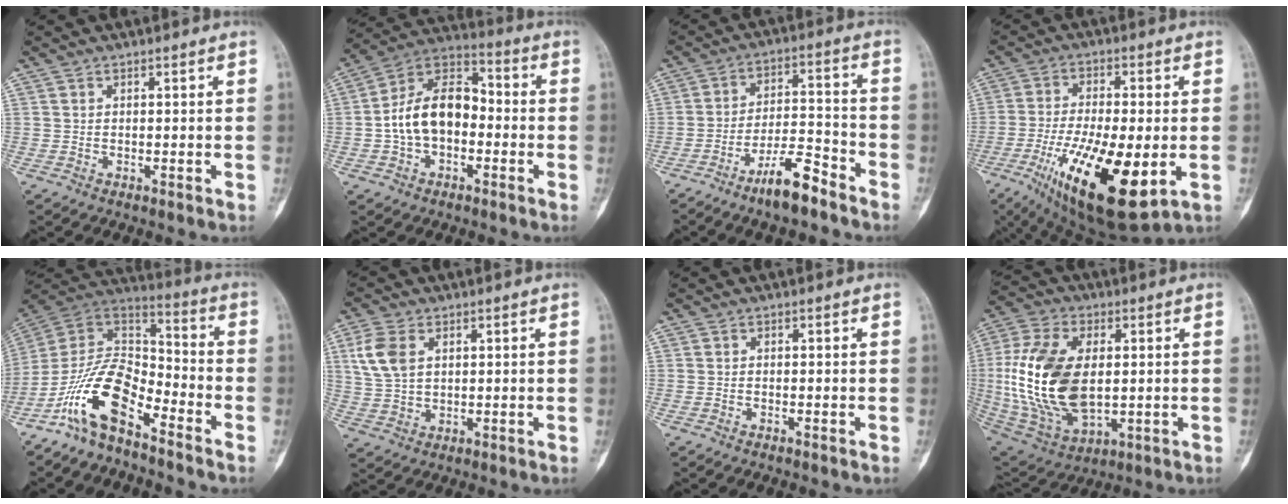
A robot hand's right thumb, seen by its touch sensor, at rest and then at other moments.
{"total": 14.1, "force": [-1.8, 9.2, 10.4], "torque": [-0.168, 0.046, -0.042]}
{"total": 9.3, "force": [-6.8, 2.2, 5.9], "torque": [-0.108, 0.056, -0.120]}
{"total": 20.8, "force": [-6.0, 7.1, 18.6], "torque": [-0.348, -0.024, -0.084]}
{"total": 14.3, "force": [-8.9, 6.1, 9.4], "torque": [-0.165, 0.090, -0.177]}
{"total": 7.7, "force": [2.5, 5.0, 5.4], "torque": [-0.111, -0.001, 0.054]}
{"total": 0.0}
{"total": 21.6, "force": [0.8, 12.4, 17.7], "torque": [-0.359, -0.010, 0.027]}